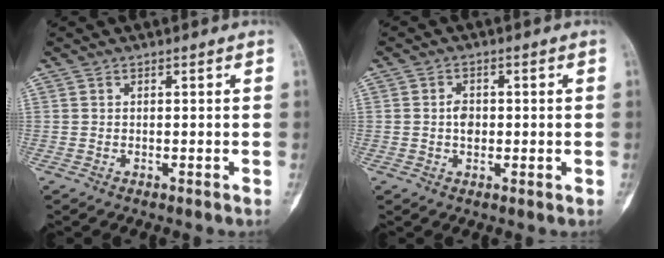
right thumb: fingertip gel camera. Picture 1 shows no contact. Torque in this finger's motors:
{"motor_torque": [0.09, 0.38, 0.14, -0.01, 0.00]}